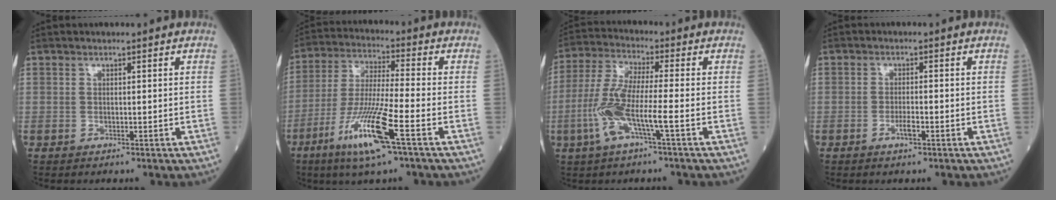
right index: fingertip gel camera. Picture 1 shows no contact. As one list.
[{"total": 13.0, "force": [-6.3, 0.1, 11.4], "torque": [-0.235, -0.024, -0.120]}, {"total": 9.5, "force": [-3.1, 0.6, 9.0], "torque": [-0.199, 0.003, -0.067]}, {"total": 2.2, "force": [-1.1, 0.4, 1.9], "torque": [-0.034, 0.000, -0.019]}]